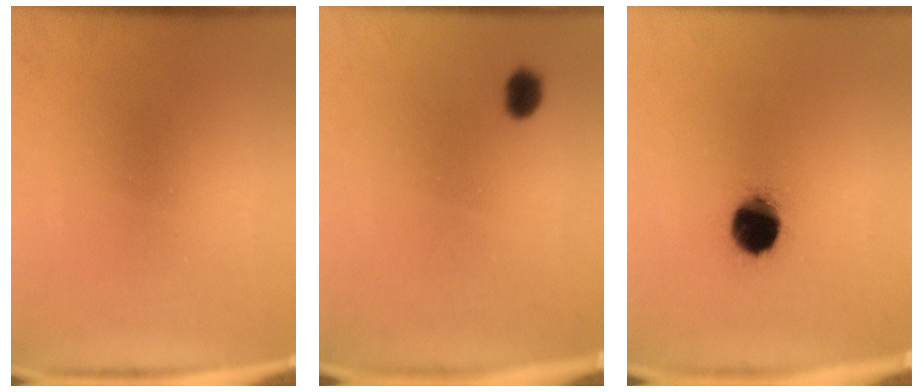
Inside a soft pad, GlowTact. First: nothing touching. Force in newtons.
{"total": 2.7}
{"total": 10.7}